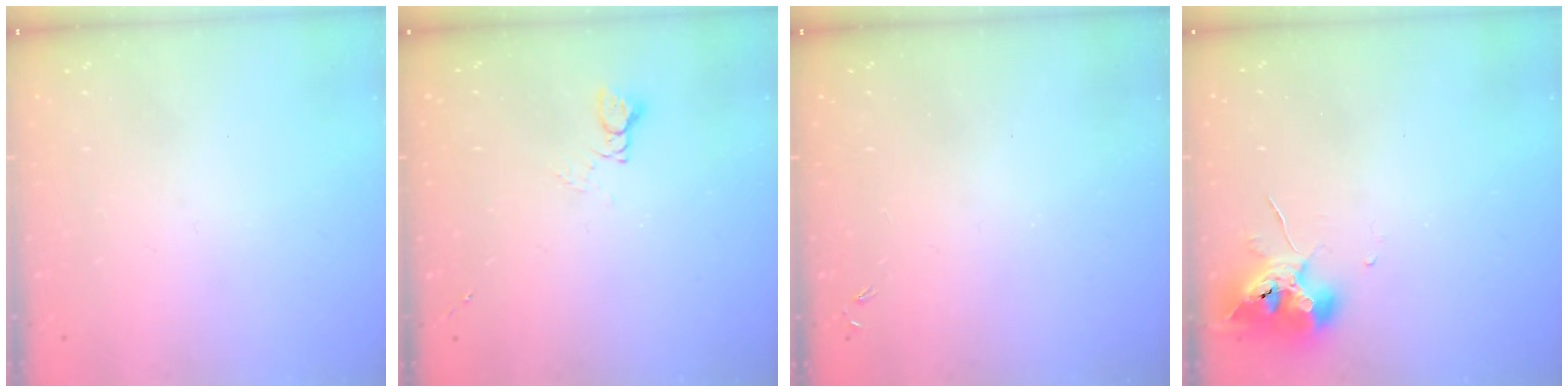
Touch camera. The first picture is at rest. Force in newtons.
{"total": 2.9, "press": 2.9, "slide": 0.3}
{"total": 0.0}
{"total": 9.7, "press": 9.6, "slide": 1.2}